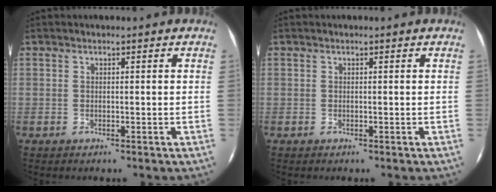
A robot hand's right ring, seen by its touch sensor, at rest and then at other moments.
{"total": 0.0}